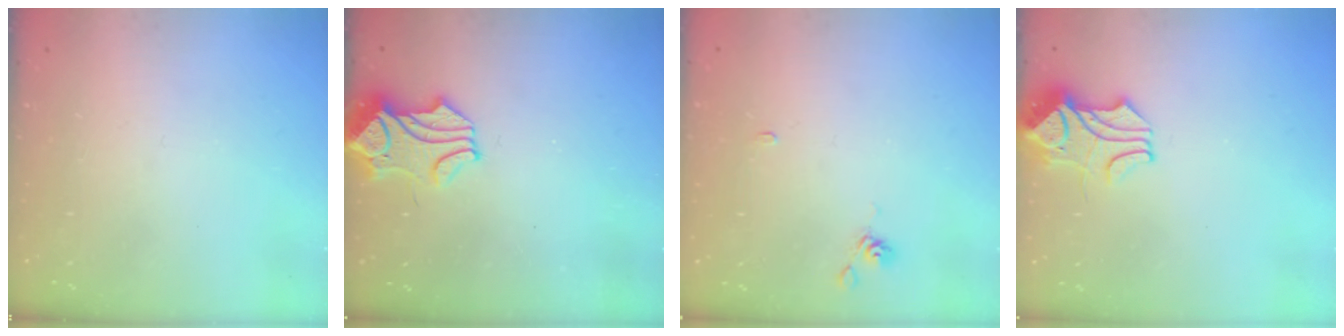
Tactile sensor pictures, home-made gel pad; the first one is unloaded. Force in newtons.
{"total": 1.7, "press": 1.2, "slide": 1.1}
{"total": 4.5, "press": 4.5, "slide": 0.1}
{"total": 2.0, "press": 1.7, "slide": 1.0}